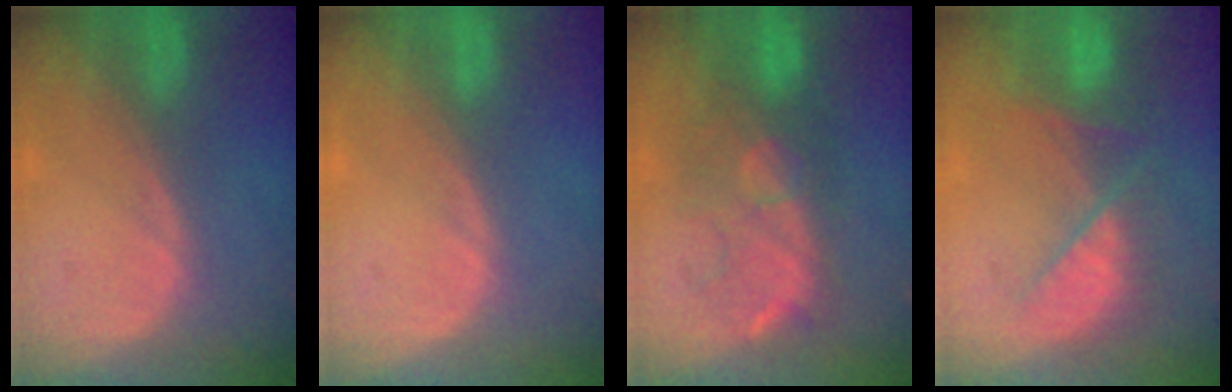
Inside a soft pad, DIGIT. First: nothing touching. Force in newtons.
{"total": 0.0}
{"total": 8.6, "press": 8.5, "slide": 0.7}
{"total": 7.5, "press": 7.2, "slide": 2.0}